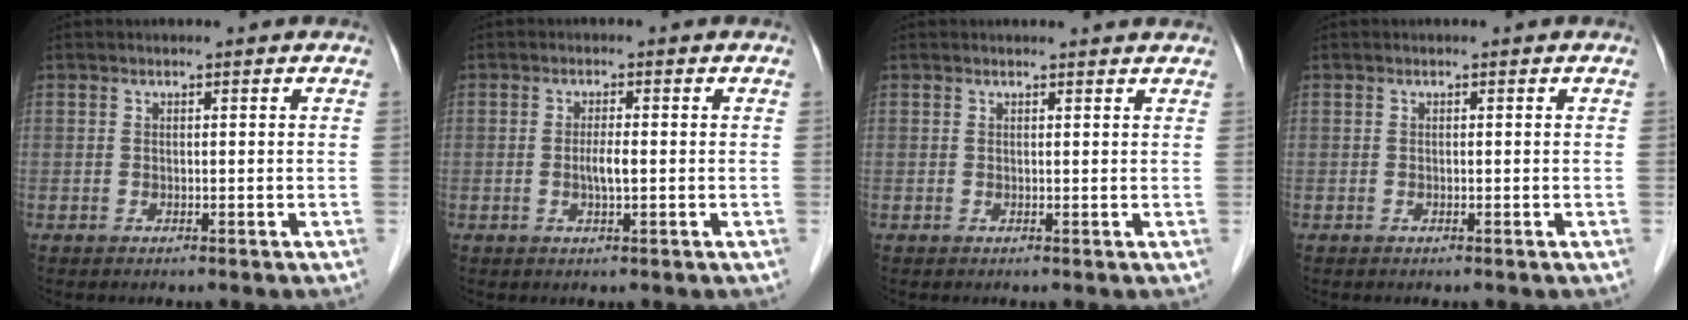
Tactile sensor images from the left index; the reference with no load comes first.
{"total": 2.4, "force": [-0.3, 0.3, 2.3], "torque": [-0.047, -0.001, -0.006]}
{"total": 2.3, "force": [2.3, 0.2, 0.3], "torque": [-0.011, 0.001, 0.019]}
{"total": 0.0}